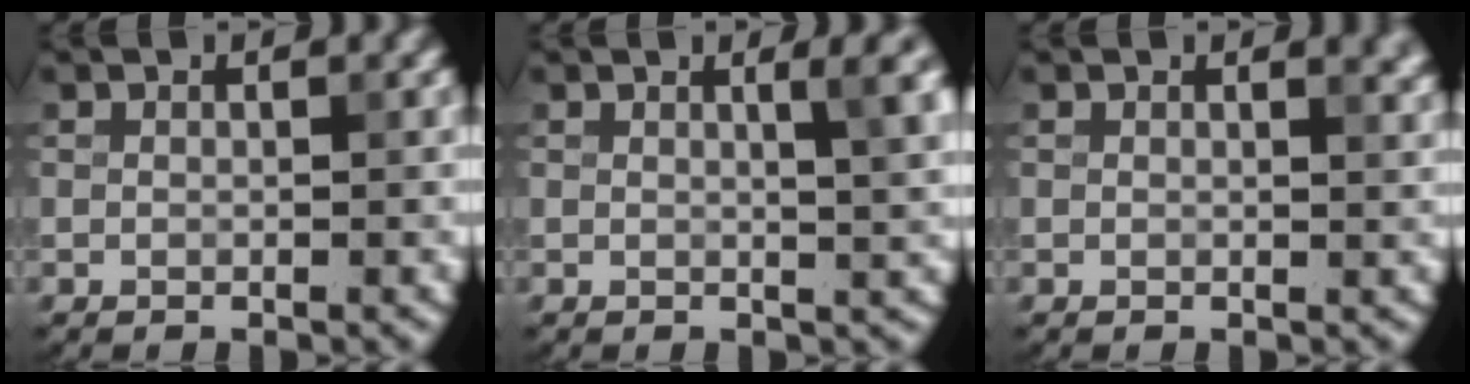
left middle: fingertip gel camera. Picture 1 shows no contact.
{"total": 3.7, "force": [1.2, 1.0, 3.4], "torque": [-0.031, 0.004, 0.013]}
{"total": 1.8, "force": [1.3, 0.7, 1.0], "torque": [0.000, 0.003, 0.013]}